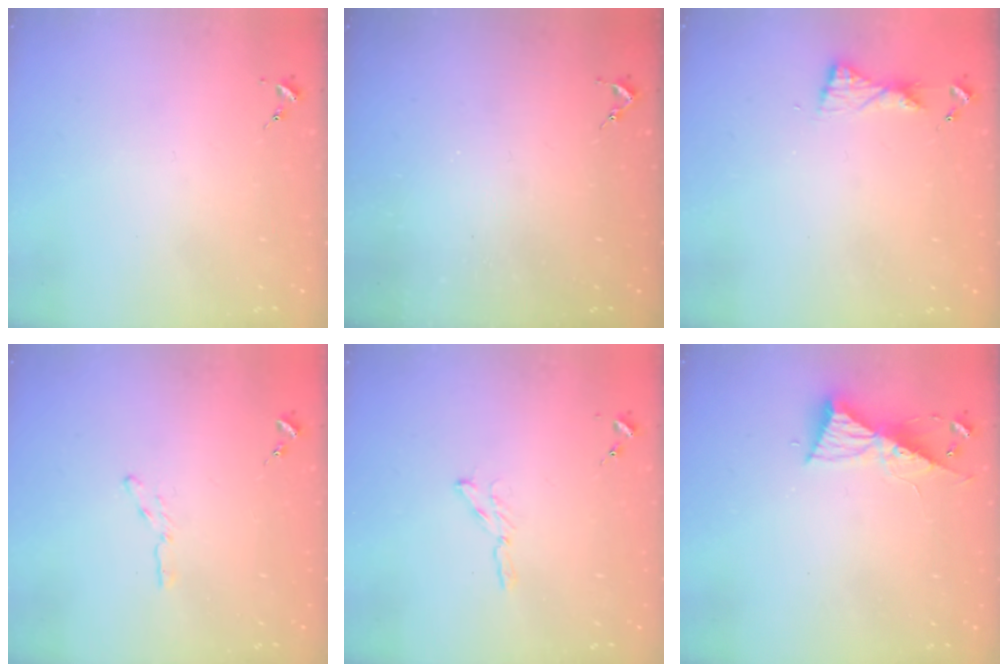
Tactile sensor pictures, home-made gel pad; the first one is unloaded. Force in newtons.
{"total": 2.5, "press": 2.5, "slide": 0.3}
{"total": 6.0, "press": 5.9, "slide": 0.8}
{"total": 3.4, "press": 3.4, "slide": 0.3}
{"total": 2.9, "press": 2.9, "slide": 0.3}
{"total": 9.2, "press": 9.2, "slide": 0.8}